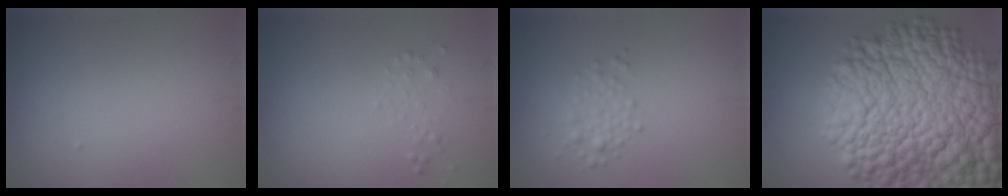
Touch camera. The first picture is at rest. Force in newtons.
{"total": 0.7, "press": 0.7, "slide": 0.0}
{"total": 1.8, "press": 1.8, "slide": 0.1}
{"total": 18.6, "press": 18.6, "slide": 0.6}